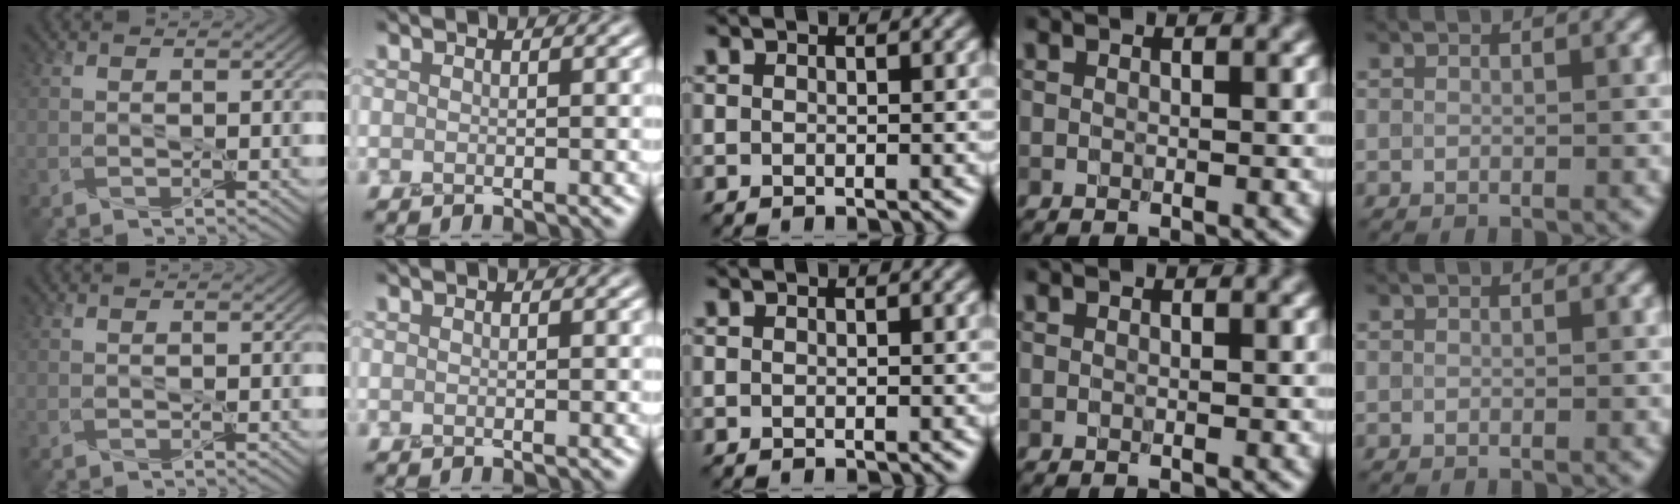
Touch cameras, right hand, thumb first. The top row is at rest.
{}